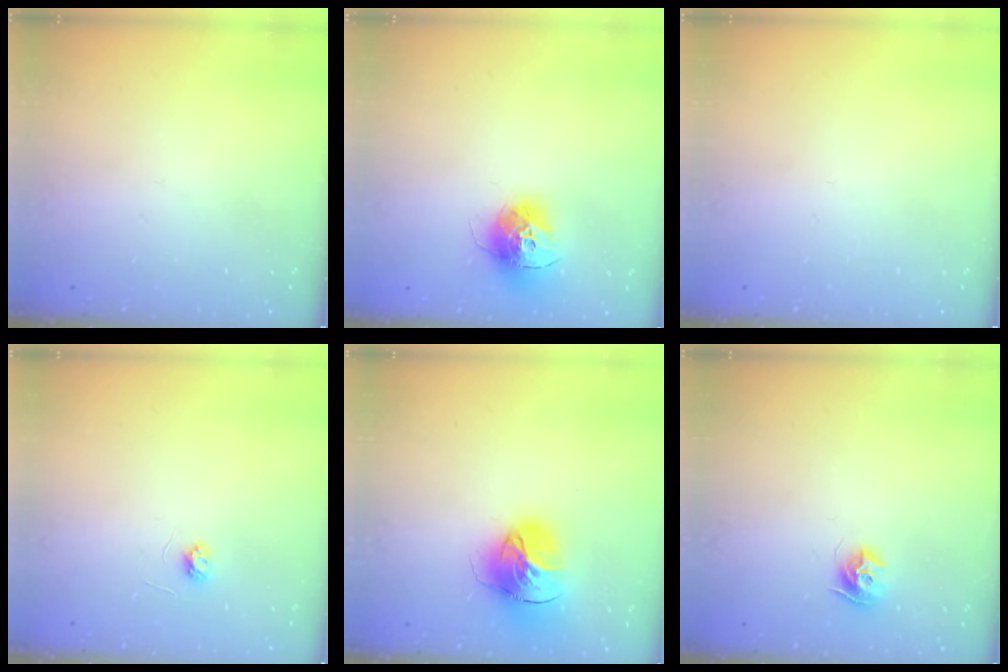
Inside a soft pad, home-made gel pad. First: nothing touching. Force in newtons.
{"total": 13.0, "press": 13.0, "slide": 1.0}
{"total": 0.0}
{"total": 3.1, "press": 3.1, "slide": 0.3}
{"total": 17.5, "press": 17.4, "slide": 1.7}
{"total": 8.1, "press": 8.1, "slide": 0.1}